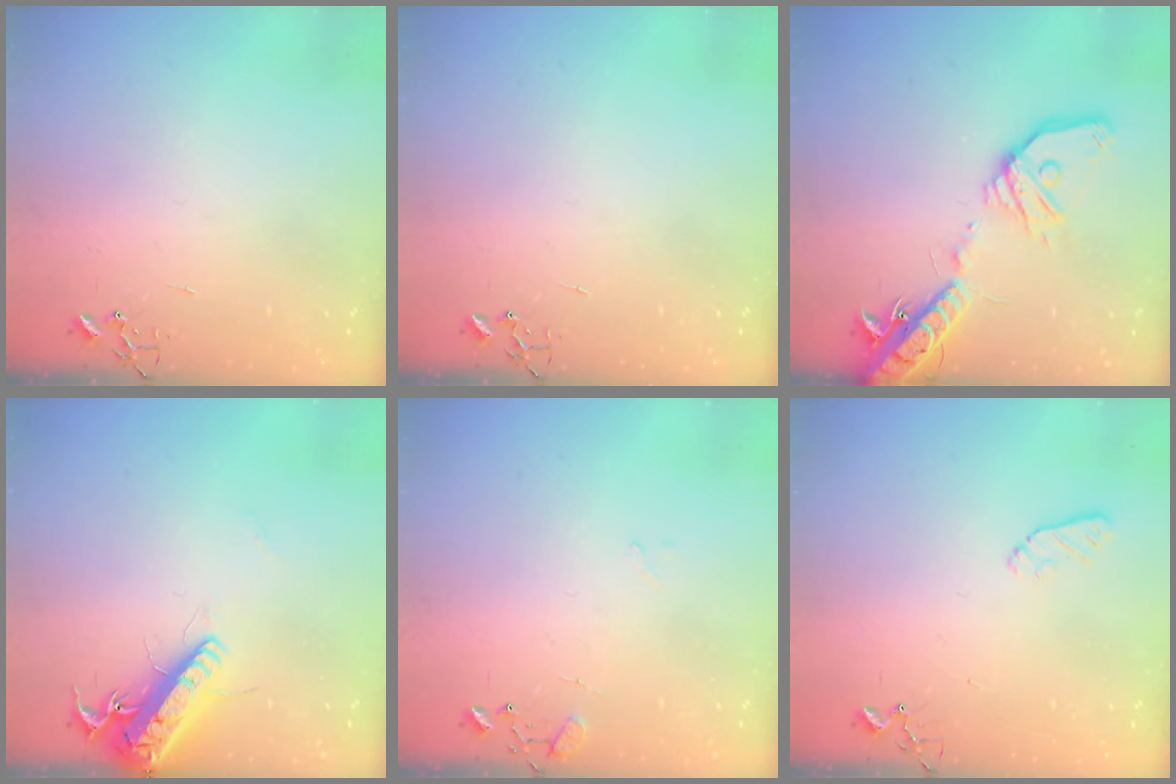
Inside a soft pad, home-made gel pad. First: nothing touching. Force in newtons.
{"total": 0.0}
{"total": 20.1, "press": 19.7, "slide": 3.9}
{"total": 16.5, "press": 16.2, "slide": 3.1}
{"total": 9.3, "press": 9.3, "slide": 0.7}
{"total": 5.6, "press": 5.5, "slide": 1.0}